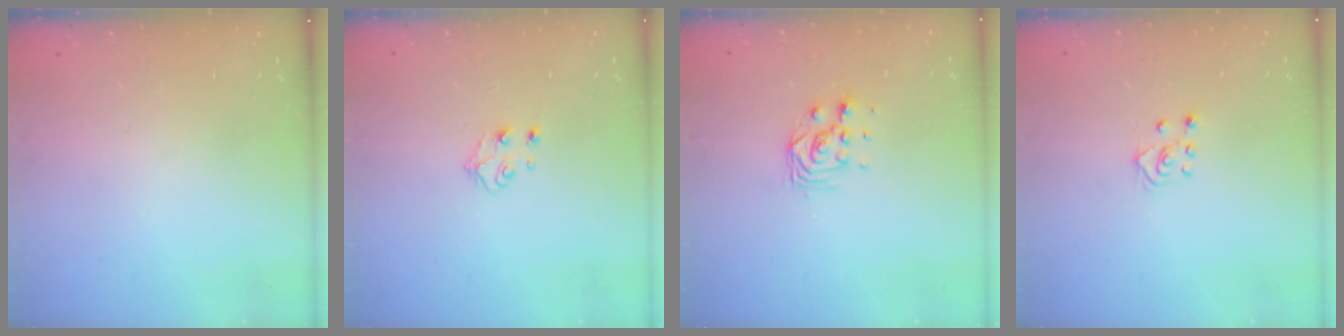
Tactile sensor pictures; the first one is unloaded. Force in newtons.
{"total": 4.7, "press": 4.7, "slide": 0.4}
{"total": 5.5, "press": 5.4, "slide": 0.7}
{"total": 3.6, "press": 3.6, "slide": 0.6}